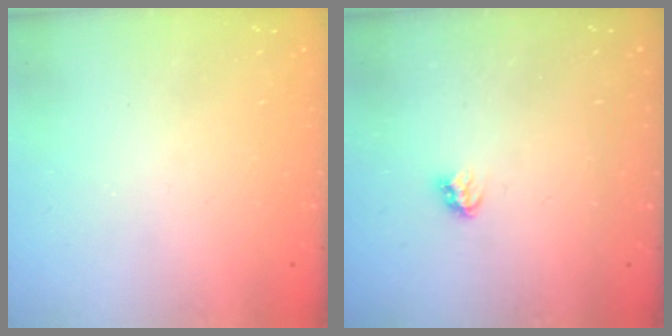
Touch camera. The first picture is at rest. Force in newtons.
{"total": 2.7, "press": 2.6, "slide": 0.4}